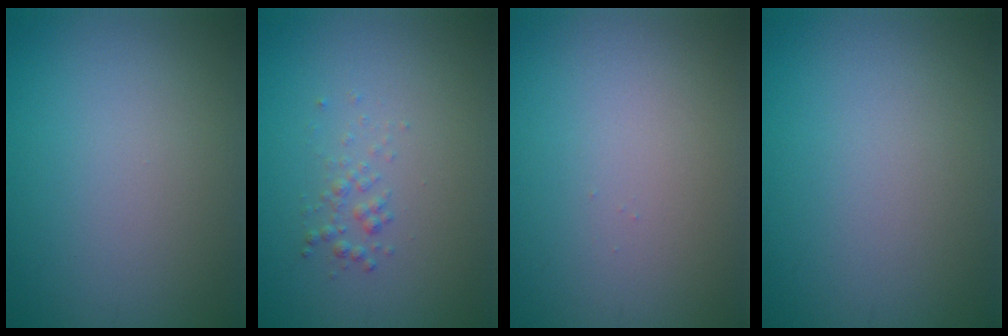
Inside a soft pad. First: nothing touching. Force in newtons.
{"total": 1.1, "press": 1.1, "slide": 0.1}
{"total": 0.0}
{"total": 0.0}